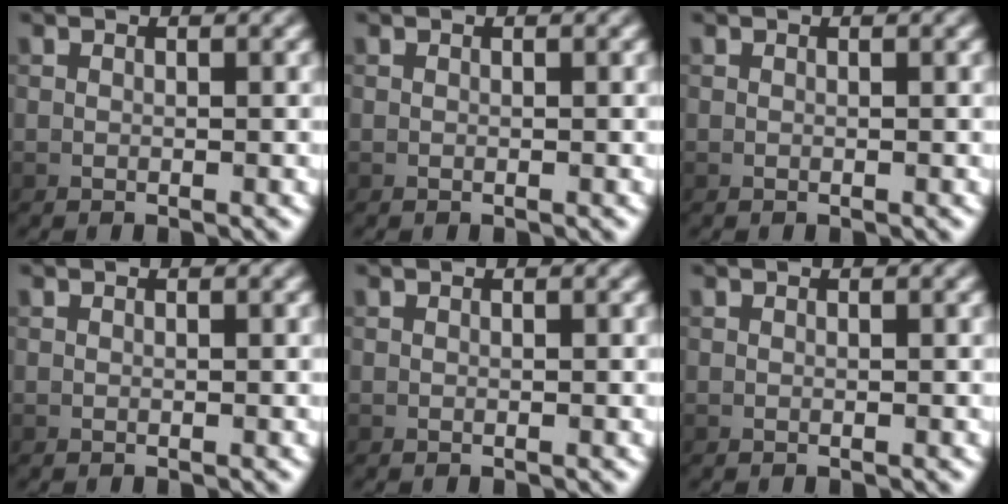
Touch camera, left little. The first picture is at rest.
{"total": 0.0}
{"total": 0.0}
{"total": 0.0}
{"total": 0.0}
{"total": 0.0}